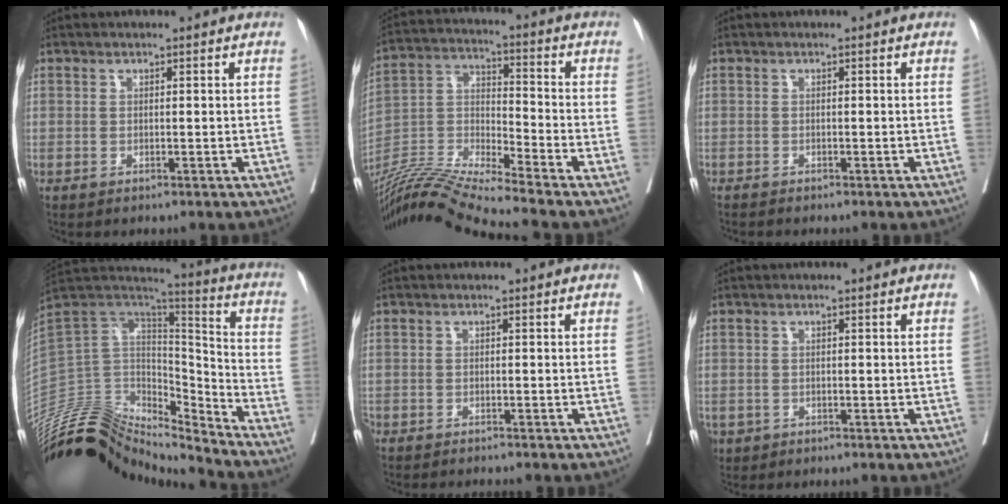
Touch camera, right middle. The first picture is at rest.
{"total": 13.6, "force": [-12.6, -2.4, 4.4], "torque": [-0.082, 0.005, -0.243]}
{"total": 0.7, "force": [-0.7, 0.0, 0.1], "torque": [-0.005, -0.002, -0.013]}
{"total": 22.8, "force": [-20.8, 6.2, 7.1], "torque": [-0.160, 0.062, -0.352]}
{"total": 3.3, "force": [-3.1, 0.2, 1.2], "torque": [-0.014, -0.007, -0.045]}
{"total": 1.7, "force": [-0.9, 1.4, 0.3], "torque": [-0.006, 0.001, -0.012]}